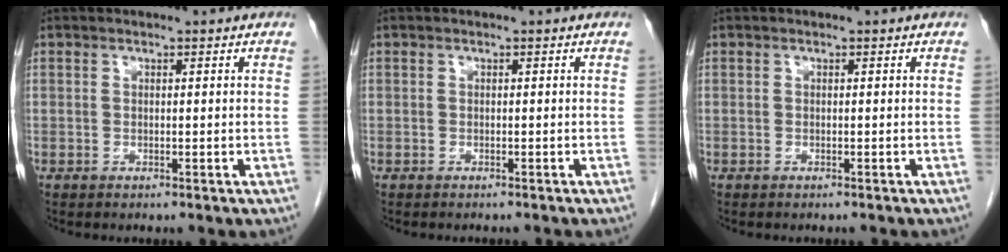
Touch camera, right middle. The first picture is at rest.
{"total": 2.5, "force": [-2.3, 0.4, 0.9], "torque": [-0.015, -0.003, -0.026]}
{"total": 1.7, "force": [-1.6, 0.3, 0.7], "torque": [-0.012, -0.002, -0.017]}